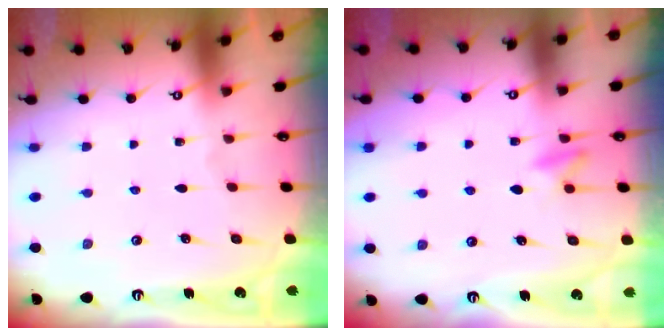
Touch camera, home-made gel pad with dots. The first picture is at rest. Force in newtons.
{"total": 4.9, "press": 4.8, "slide": 0.6}